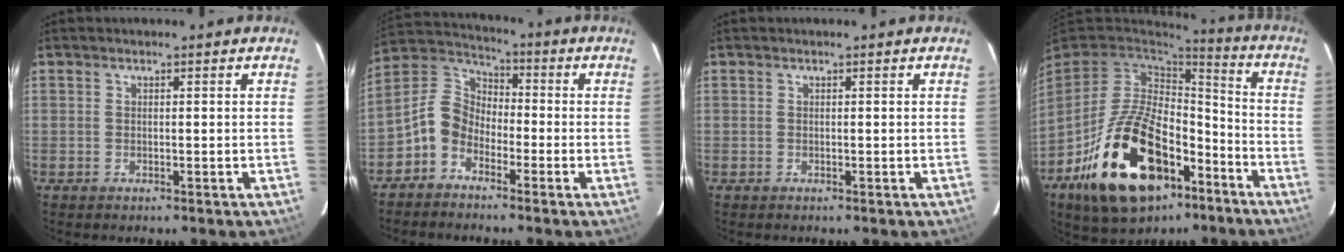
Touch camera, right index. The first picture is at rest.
{"total": 7.7, "force": [-4.3, 5.4, 3.4], "torque": [-0.075, 0.024, -0.099]}
{"total": 0.0}
{"total": 25.1, "force": [-12.7, 13.5, 17.0], "torque": [-0.327, 0.001, -0.194]}